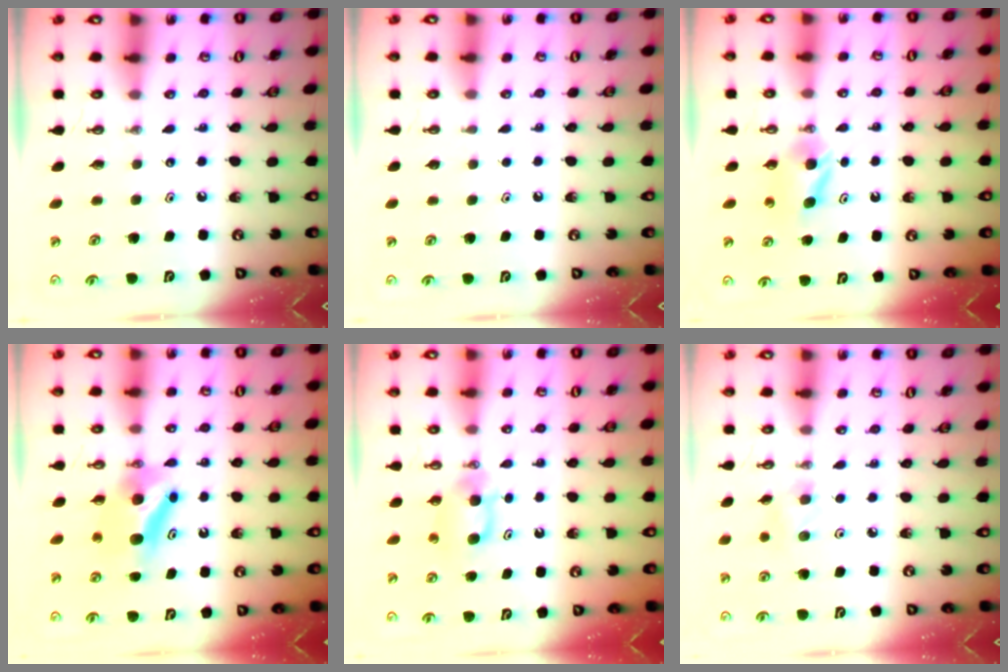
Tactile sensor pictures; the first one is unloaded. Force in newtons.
{"total": 0.9, "press": 0.1, "slide": 0.9}
{"total": 4.6, "press": 4.5, "slide": 1.3}
{"total": 8.0, "press": 5.9, "slide": 5.4}
{"total": 5.2, "press": 5.1, "slide": 0.9}
{"total": 4.0, "press": 3.8, "slide": 1.1}